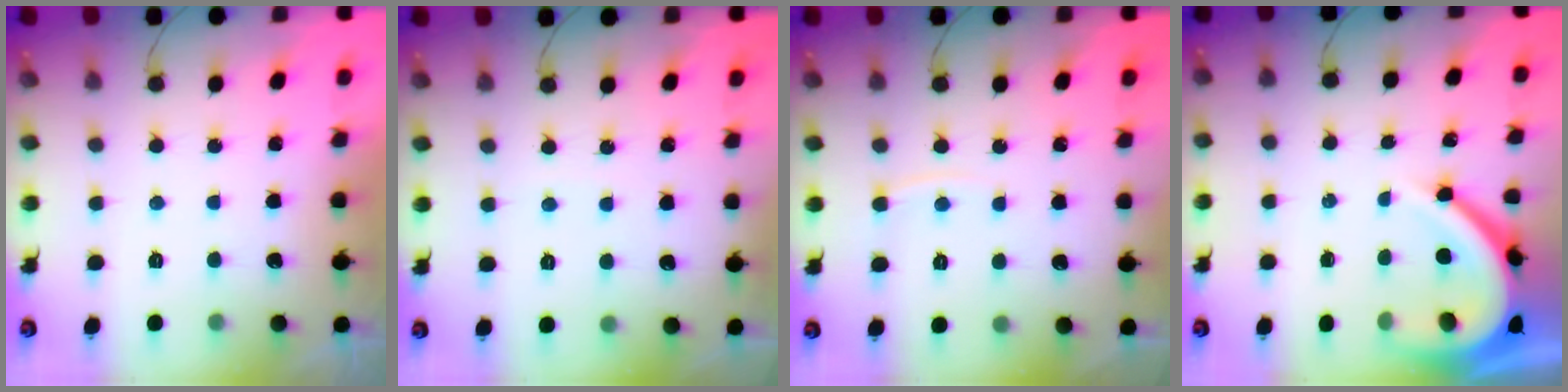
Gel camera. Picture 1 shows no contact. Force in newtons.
{"total": 1.7, "press": 1.7, "slide": 0.2}
{"total": 3.0, "press": 3.0, "slide": 0.4}
{"total": 10.5, "press": 10.4, "slide": 1.4}